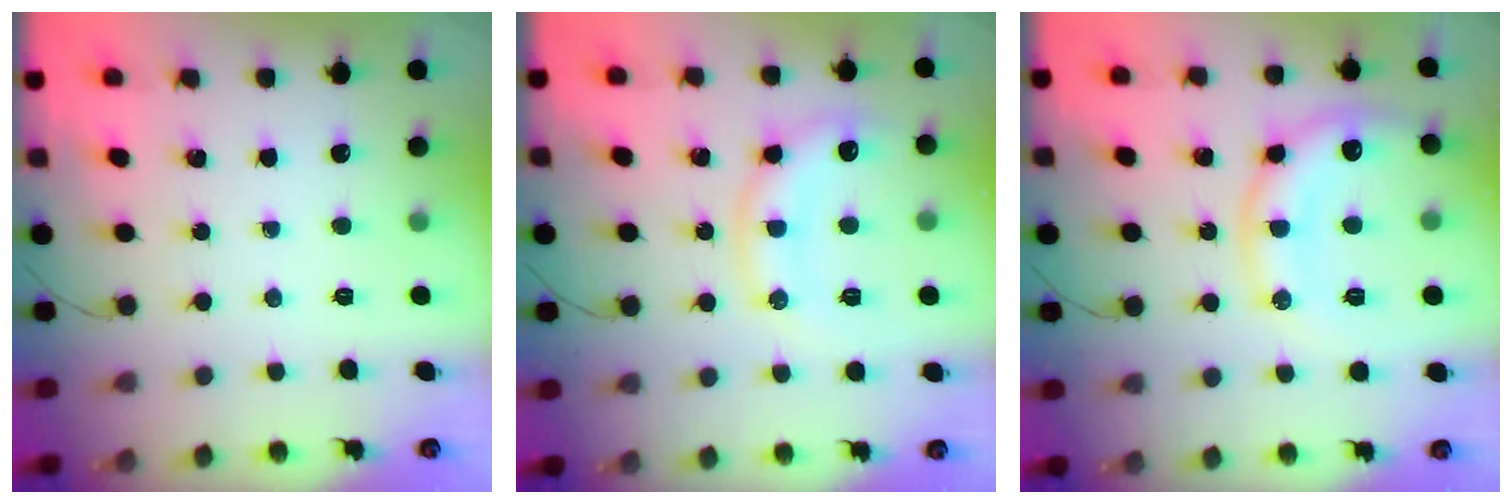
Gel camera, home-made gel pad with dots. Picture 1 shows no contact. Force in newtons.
{"total": 11.5, "press": 11.5, "slide": 1.0}
{"total": 14.3, "press": 14.3, "slide": 1.3}